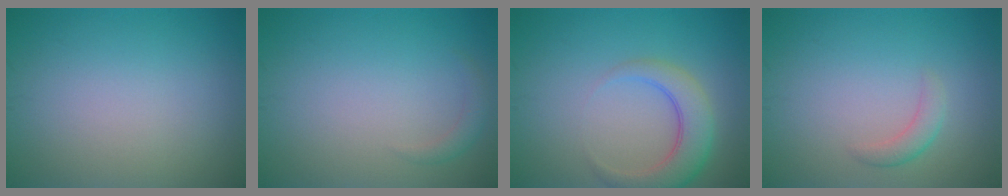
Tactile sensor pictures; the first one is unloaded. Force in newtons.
{"total": 1.2, "press": 1.2, "slide": 0.2}
{"total": 4.4, "press": 4.4, "slide": 0.4}
{"total": 1.6, "press": 1.6, "slide": 0.0}